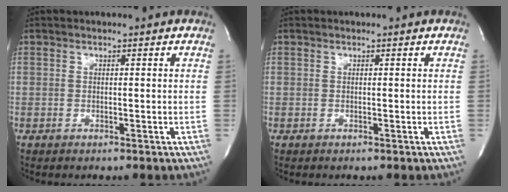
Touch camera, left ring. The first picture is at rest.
{"total": 0.0}